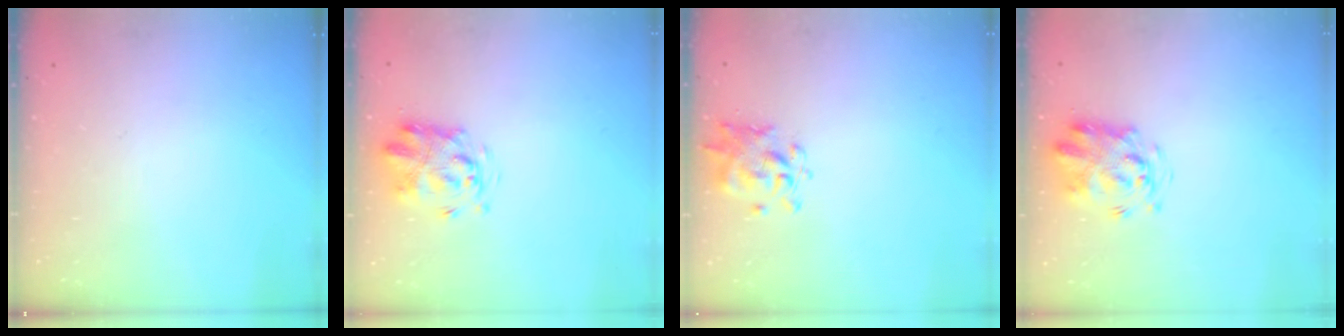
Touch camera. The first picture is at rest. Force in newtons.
{"total": 3.1, "press": 3.0, "slide": 0.8}
{"total": 1.3, "press": 1.2, "slide": 0.4}
{"total": 3.4, "press": 3.4, "slide": 0.6}